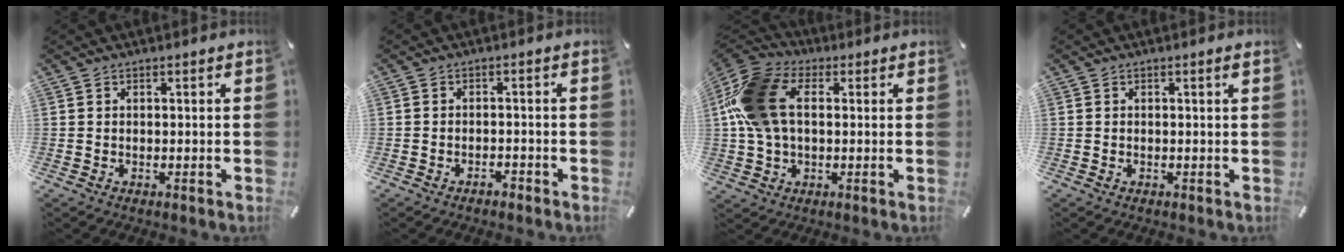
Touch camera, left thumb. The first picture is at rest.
{"total": 2.0, "force": [-1.7, 0.9, 0.3], "torque": [-0.006, 0.008, -0.037]}
{"total": 17.7, "force": [2.7, 11.7, 13.0], "torque": [-0.291, 0.009, 0.048]}
{"total": 0.7, "force": [0.1, -0.1, 0.7], "torque": [-0.012, -0.001, 0.001]}